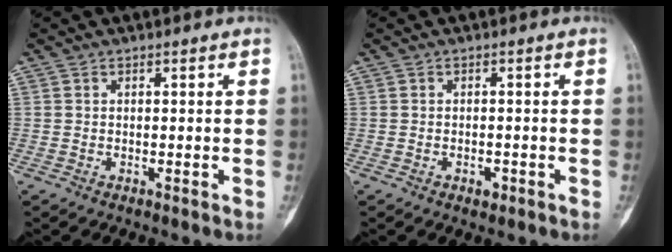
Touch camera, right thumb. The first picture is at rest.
{"total": 1.6, "force": [-0.8, 0.9, 1.0], "torque": [-0.014, 0.003, -0.011]}